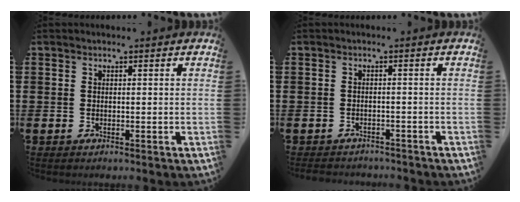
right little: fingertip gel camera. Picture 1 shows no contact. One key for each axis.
{"total": 1.2, "fx": -1.2, "fy": 0.2, "fz": -0.1, "tx": -0.003, "ty": 0.003, "tz": -0.026}